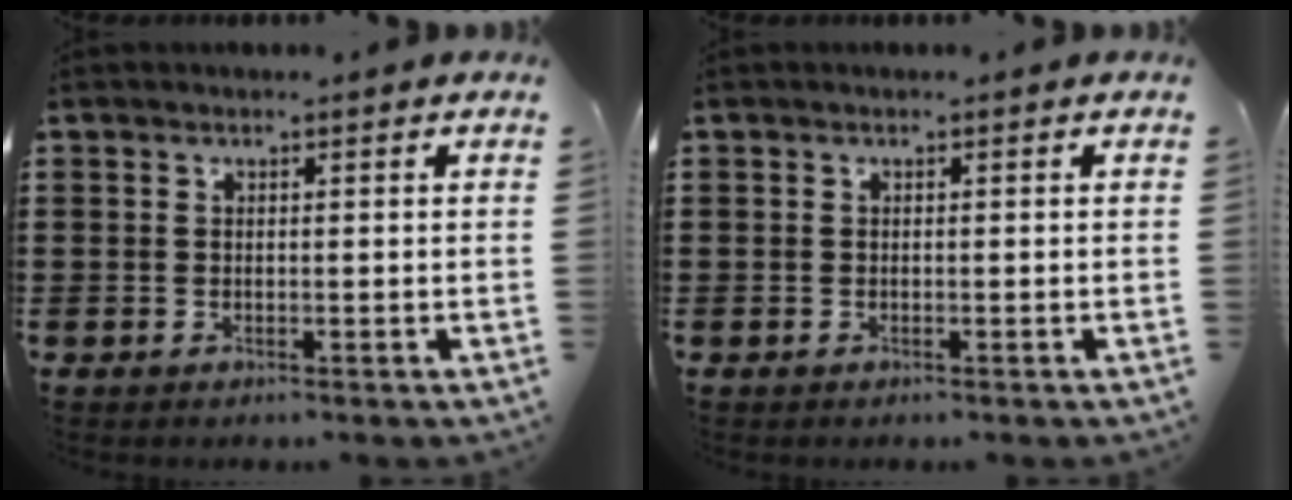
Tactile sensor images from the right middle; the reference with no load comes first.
{"total": 0.0}